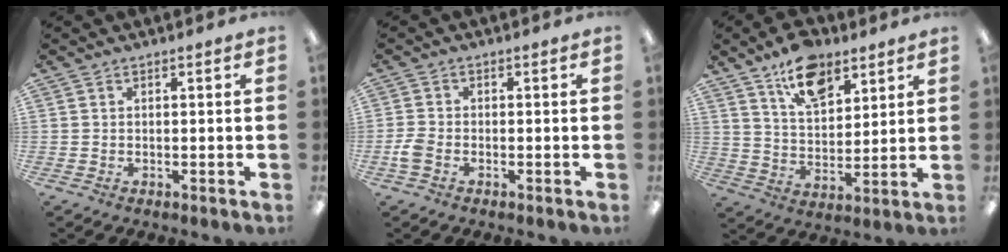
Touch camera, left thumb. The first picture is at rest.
{"total": 2.9, "force": [-1.2, 1.8, 1.9], "torque": [-0.043, 0.003, -0.025]}
{"total": 12.4, "force": [8.5, 6.5, 6.3], "torque": [-0.098, -0.039, 0.152]}